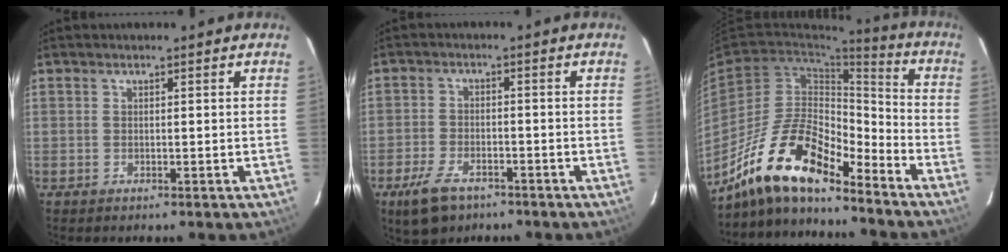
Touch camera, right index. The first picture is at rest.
{"total": 7.9, "force": [-5.3, 4.1, 4.2], "torque": [-0.112, -0.008, -0.095]}
{"total": 17.7, "force": [-13.5, 5.1, 10.3], "torque": [-0.201, -0.003, -0.254]}